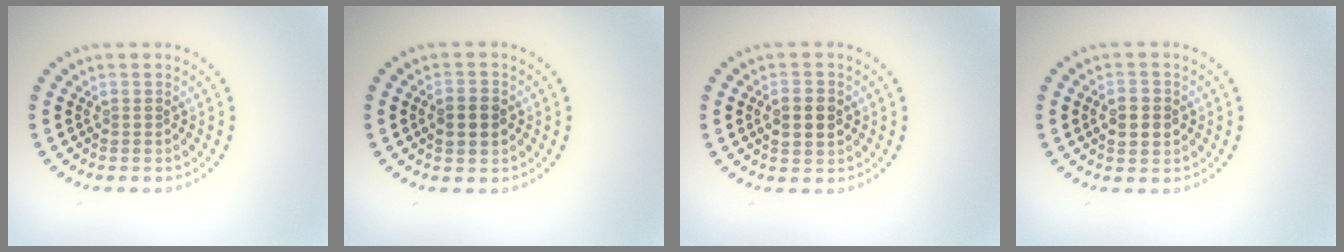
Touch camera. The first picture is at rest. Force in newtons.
{"total": 3.2, "press": 3.2, "slide": 0.1}
{"total": 3.0, "press": 3.0, "slide": 0.1}
{"total": 3.0, "press": 3.0, "slide": 0.0}